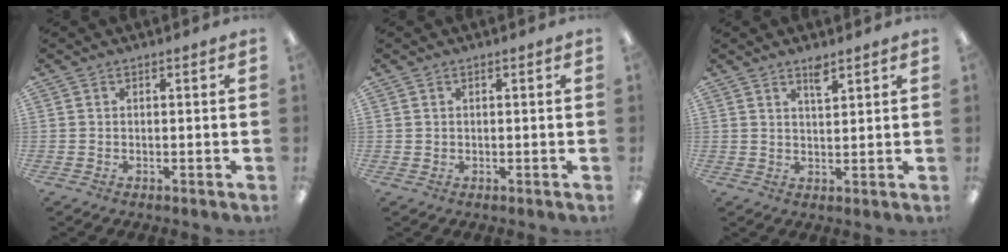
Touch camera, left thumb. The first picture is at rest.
{"total": 0.6, "force": [0.4, 0.5, -0.1], "torque": [0.001, 0.002, 0.007]}
{"total": 3.8, "force": [2.8, 1.1, 2.3], "torque": [-0.037, -0.006, 0.047]}